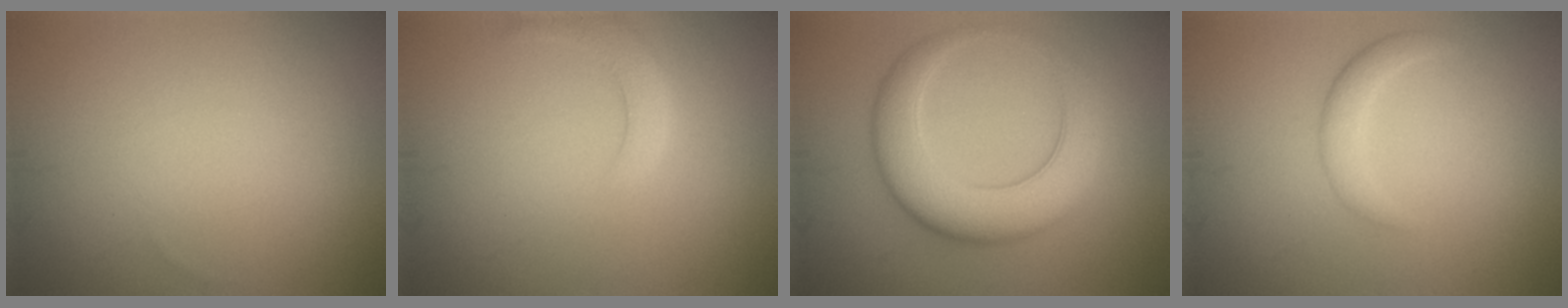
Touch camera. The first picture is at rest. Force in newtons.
{"total": 2.4, "press": 2.4, "slide": 0.2}
{"total": 7.0, "press": 7.0, "slide": 0.2}
{"total": 2.5, "press": 2.5, "slide": 0.1}